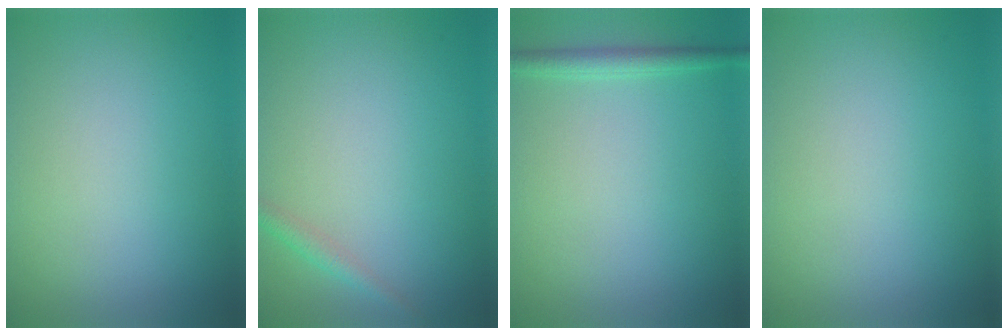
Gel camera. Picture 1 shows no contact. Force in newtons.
{"total": 1.3, "press": 1.3, "slide": 0.1}
{"total": 1.7, "press": 1.7, "slide": 0.1}
{"total": 0.0}